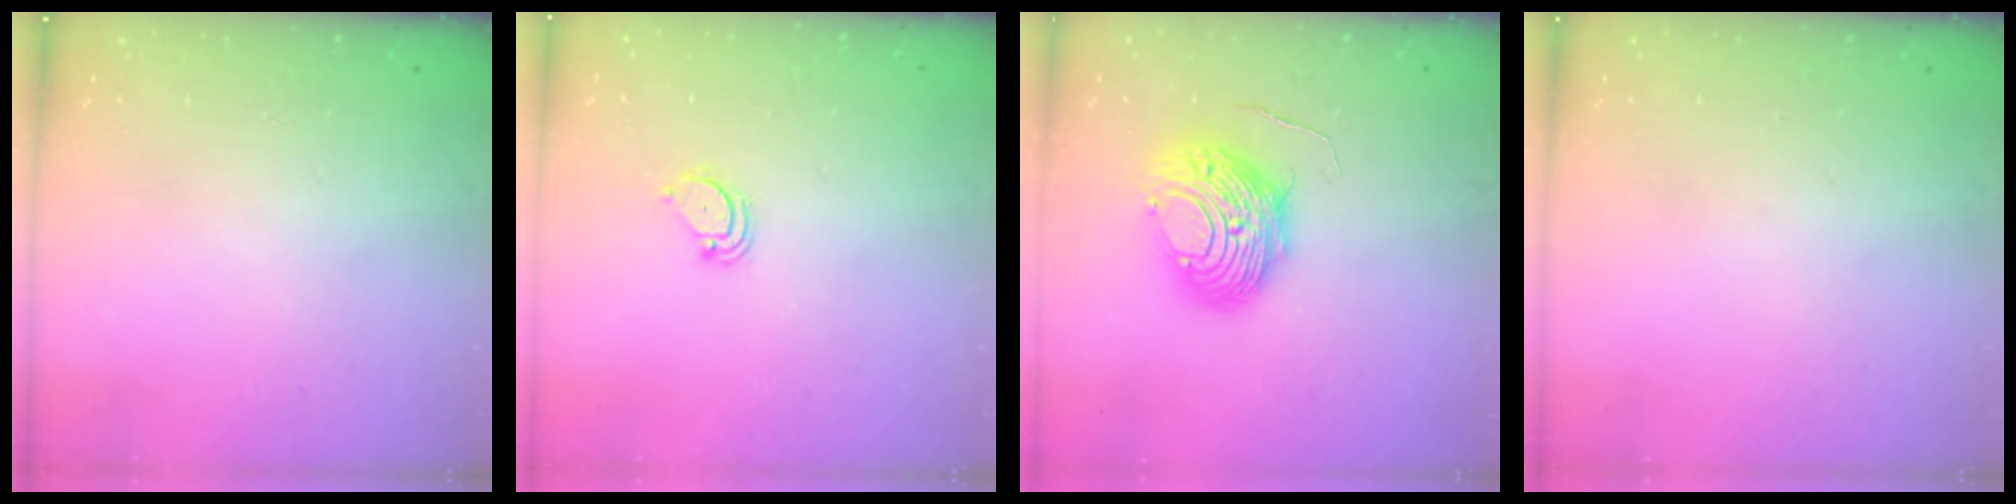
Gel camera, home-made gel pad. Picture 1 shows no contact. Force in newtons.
{"total": 2.4, "press": 2.4, "slide": 0.2}
{"total": 10.8, "press": 10.8, "slide": 0.9}
{"total": 0.0}